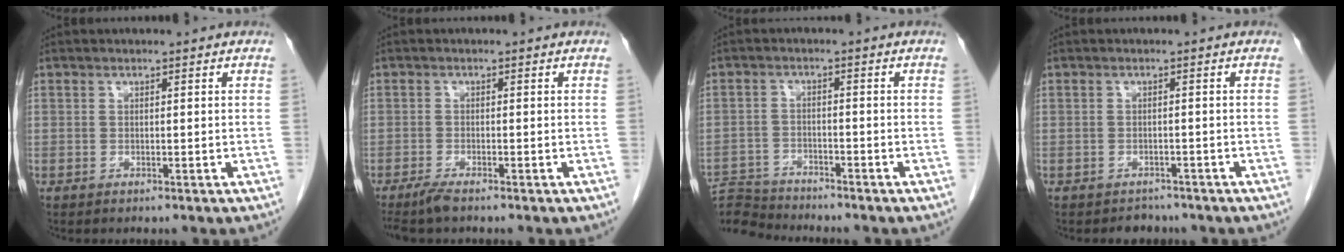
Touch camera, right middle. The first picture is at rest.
{"total": 2.7, "force": [-2.2, 0.2, 1.5], "torque": [-0.034, -0.008, -0.041]}
{"total": 7.4, "force": [-7.4, 0.6, -0.4], "torque": [0.005, 0.006, -0.139]}
{"total": 2.2, "force": [-1.9, 1.1, -0.2], "torque": [-0.009, -0.001, -0.028]}